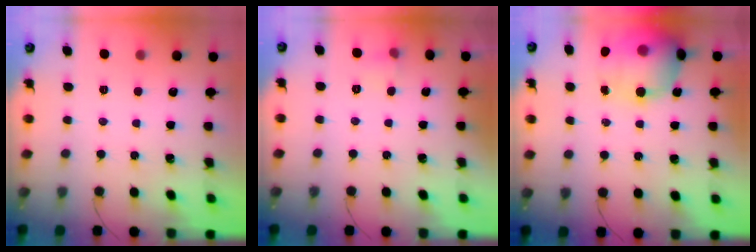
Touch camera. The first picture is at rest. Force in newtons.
{"total": 4.3, "press": 4.1, "slide": 1.4}
{"total": 19.7, "press": 19.4, "slide": 3.8}